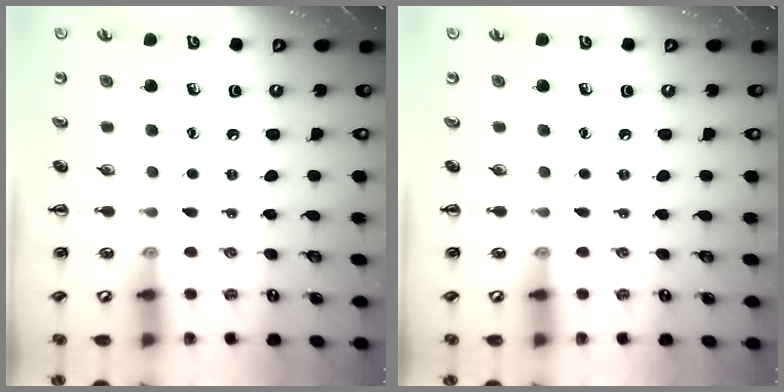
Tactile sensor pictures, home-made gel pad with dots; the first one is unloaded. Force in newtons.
{"total": 0.0}